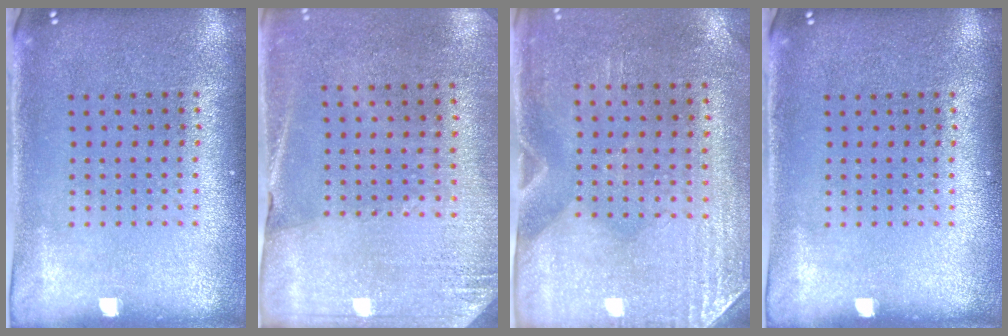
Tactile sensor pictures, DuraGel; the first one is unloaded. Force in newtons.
{"total": 2.6, "press": 2.3, "slide": 1.1}
{"total": 2.9, "press": 2.5, "slide": 1.5}
{"total": 0.0}